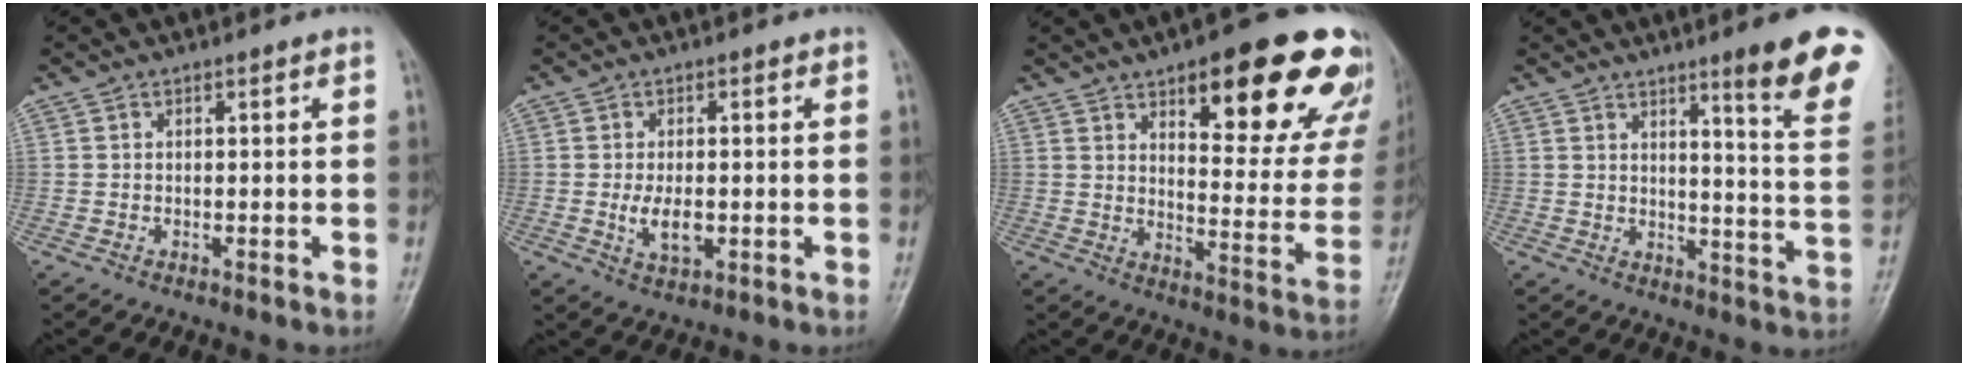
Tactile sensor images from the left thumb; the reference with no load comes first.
{"total": 5.0, "force": [-0.7, 2.8, 4.1], "torque": [-0.069, -0.007, -0.010]}
{"total": 24.3, "force": [13.9, 8.6, 18.0], "torque": [-0.177, -0.052, 0.186]}
{"total": 14.4, "force": [8.6, 1.1, 11.5], "torque": [-0.126, -0.050, 0.105]}